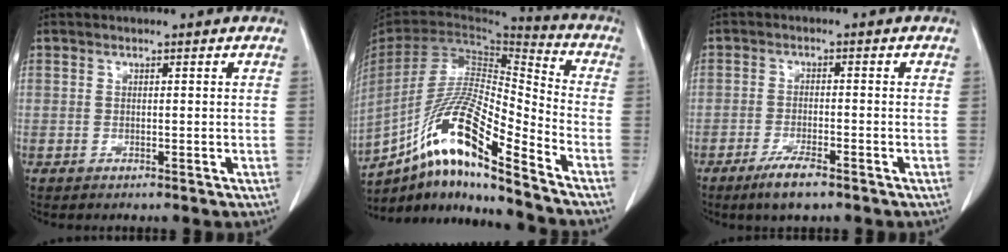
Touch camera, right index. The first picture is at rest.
{"total": 18.2, "force": [-12.4, 0.9, 13.3], "torque": [-0.276, -0.008, -0.228]}
{"total": 4.7, "force": [-3.3, 0.7, 3.3], "torque": [-0.068, -0.008, -0.057]}